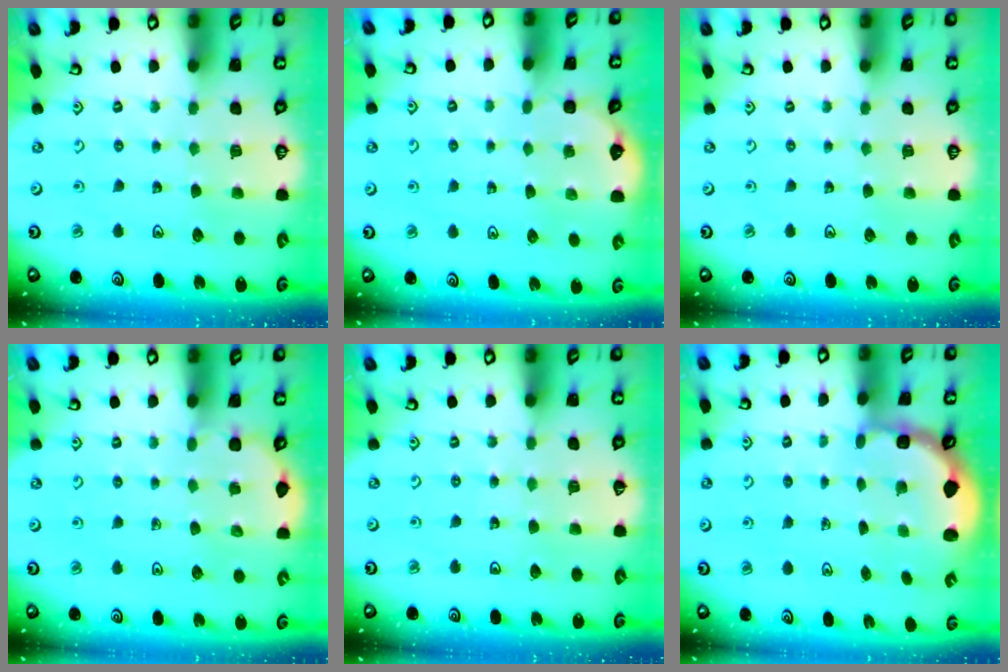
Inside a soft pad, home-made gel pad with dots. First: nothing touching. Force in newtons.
{"total": 1.7, "press": 1.7, "slide": 0.1}
{"total": 0.0}
{"total": 2.4, "press": 2.4, "slide": 0.1}
{"total": 2.6, "press": 2.6, "slide": 0.2}
{"total": 2.4, "press": 2.0, "slide": 1.3}